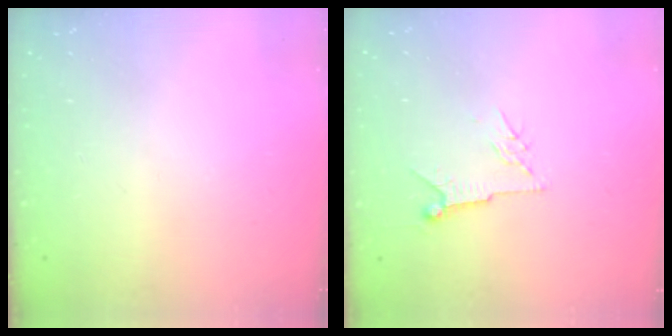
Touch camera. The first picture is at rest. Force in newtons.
{"total": 6.6, "press": 6.5, "slide": 1.1}